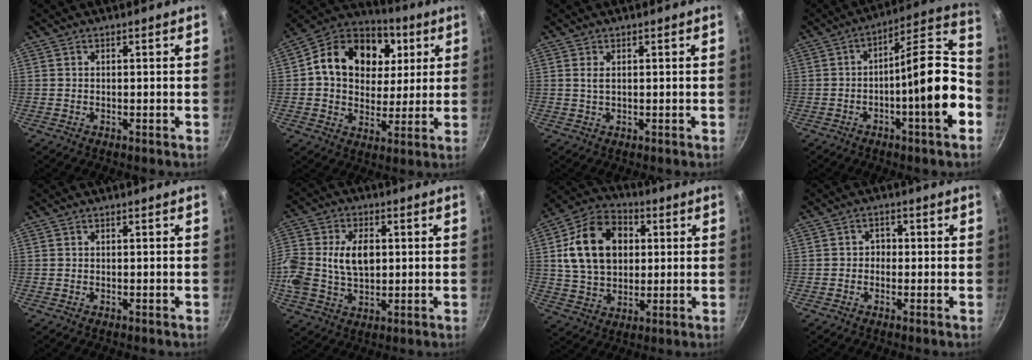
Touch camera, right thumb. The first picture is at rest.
{"total": 20.0, "force": [5.3, 15.2, 11.8], "torque": [-0.181, 0.009, 0.075]}
{"total": 1.4, "force": [0.5, 0.7, 1.2], "torque": [-0.024, -0.001, 0.009]}
{"total": 17.5, "force": [-4.8, 4.3, 16.3], "torque": [-0.207, 0.058, -0.086]}
{"total": 0.0}
{"total": 14.2, "force": [1.0, 9.8, 10.2], "torque": [-0.211, 0.025, 0.013]}
{"total": 17.0, "force": [3.3, 12.5, 11.1], "torque": [-0.171, 0.012, 0.049]}
{"total": 2.2, "force": [-0.5, 1.9, 0.9], "torque": [-0.002, 0.009, -0.013]}